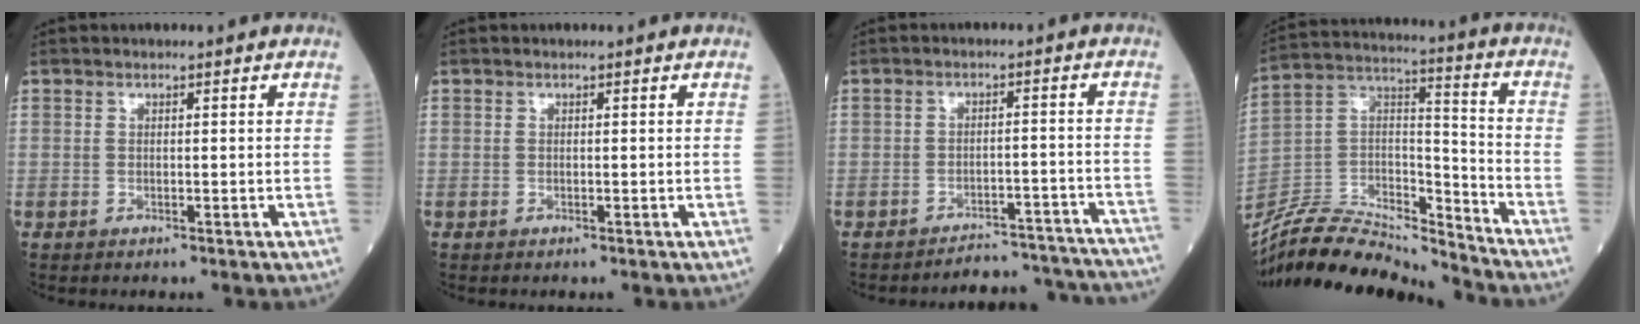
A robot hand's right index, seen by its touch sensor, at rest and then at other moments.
{"total": 0.0}
{"total": 12.7, "force": [-12.6, 1.5, 0.3], "torque": [0.022, 0.028, -0.147]}
{"total": 19.2, "force": [-18.5, 1.9, 4.6], "torque": [-0.091, 0.033, -0.327]}